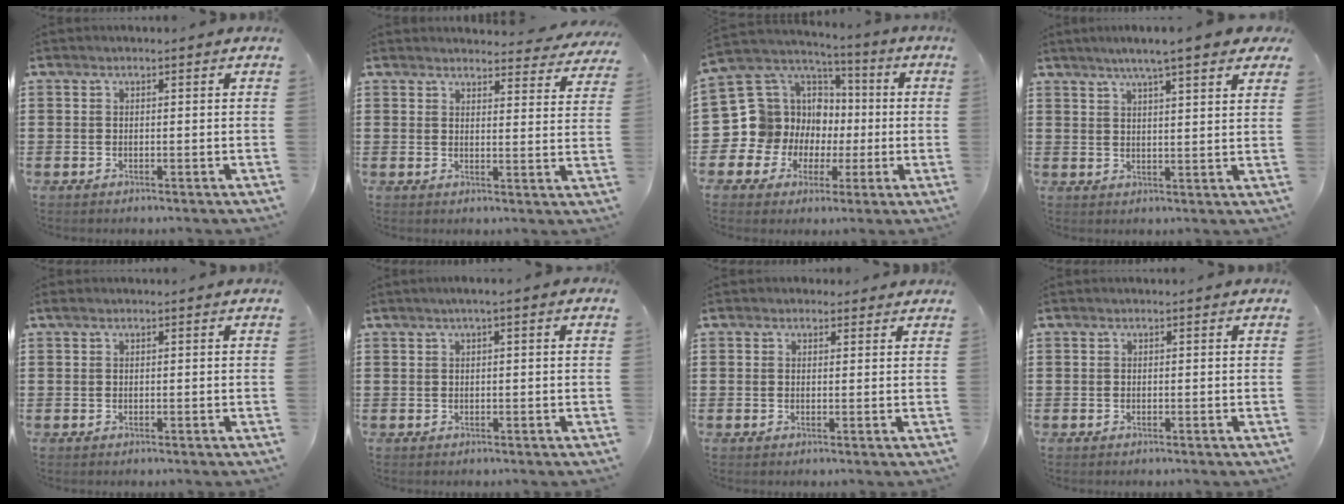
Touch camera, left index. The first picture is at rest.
{"total": 3.5, "force": [3.4, 0.3, 0.6], "torque": [-0.017, -0.020, 0.060]}
{"total": 13.2, "force": [-0.5, 12.7, 3.3], "torque": [-0.118, -0.018, 0.004]}
{"total": 5.0, "force": [3.9, -0.1, 3.0], "torque": [-0.071, -0.005, 0.065]}
{"total": 0.0}
{"total": 1.2, "force": [0.2, 0.0, 1.1], "torque": [-0.019, -0.002, 0.005]}
{"total": 1.5, "force": [1.1, 1.0, 0.1], "torque": [0.001, 0.004, 0.019]}
{"total": 0.0}